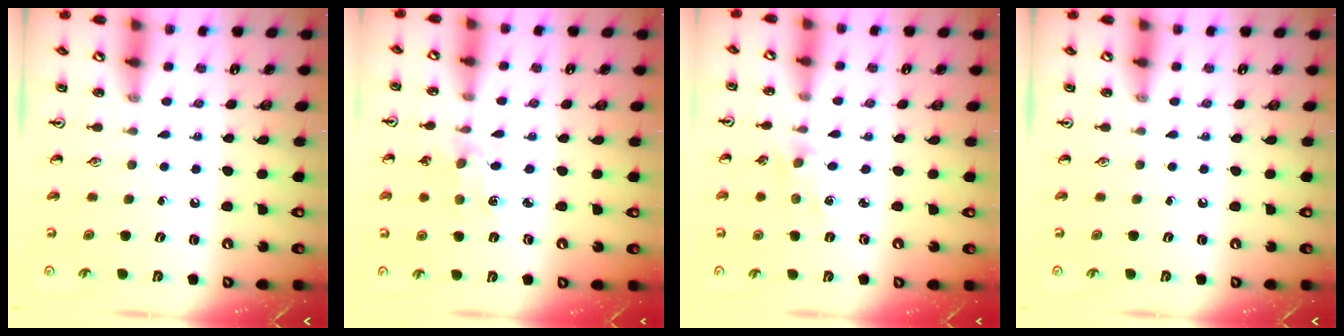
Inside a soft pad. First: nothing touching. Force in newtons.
{"total": 2.8, "press": 2.7, "slide": 0.4}
{"total": 2.2, "press": 2.1, "slide": 0.3}
{"total": 0.0}